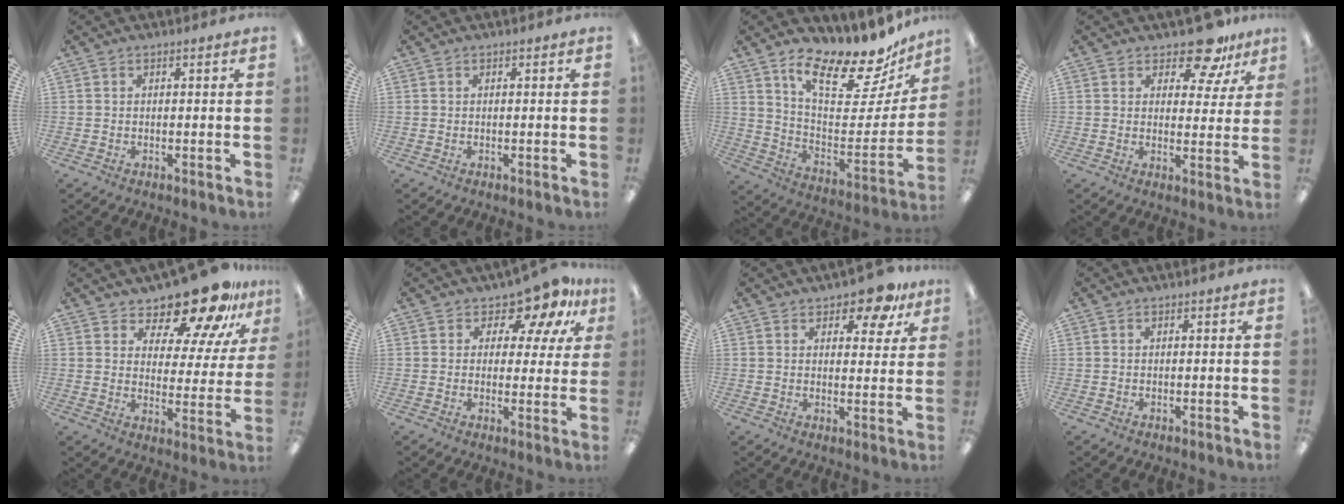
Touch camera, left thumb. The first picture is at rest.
{"total": 0.0}
{"total": 18.2, "force": [14.2, 6.0, 9.7], "torque": [-0.138, -0.111, 0.238]}
{"total": 9.9, "force": [7.7, 4.3, 4.7], "torque": [-0.060, -0.045, 0.135]}
{"total": 16.7, "force": [14.2, 5.1, 7.3], "torque": [-0.118, -0.110, 0.243]}
{"total": 8.8, "force": [6.6, 4.5, 3.8], "torque": [-0.060, -0.048, 0.118]}
{"total": 7.8, "force": [5.7, 3.3, 4.1], "torque": [-0.039, -0.035, 0.095]}
{"total": 0.0}